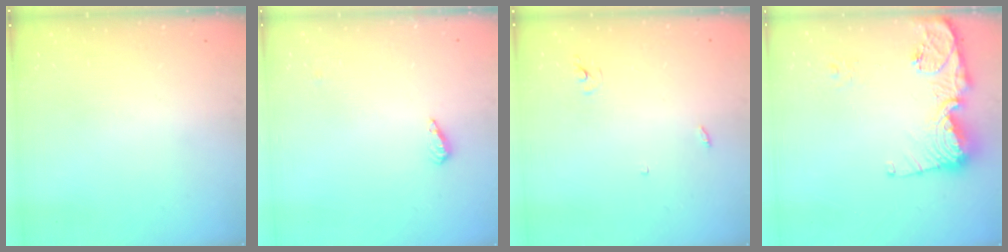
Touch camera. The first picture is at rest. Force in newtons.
{"total": 3.2, "press": 3.1, "slide": 0.3}
{"total": 2.4, "press": 2.4, "slide": 0.2}
{"total": 14.0, "press": 13.9, "slide": 1.5}